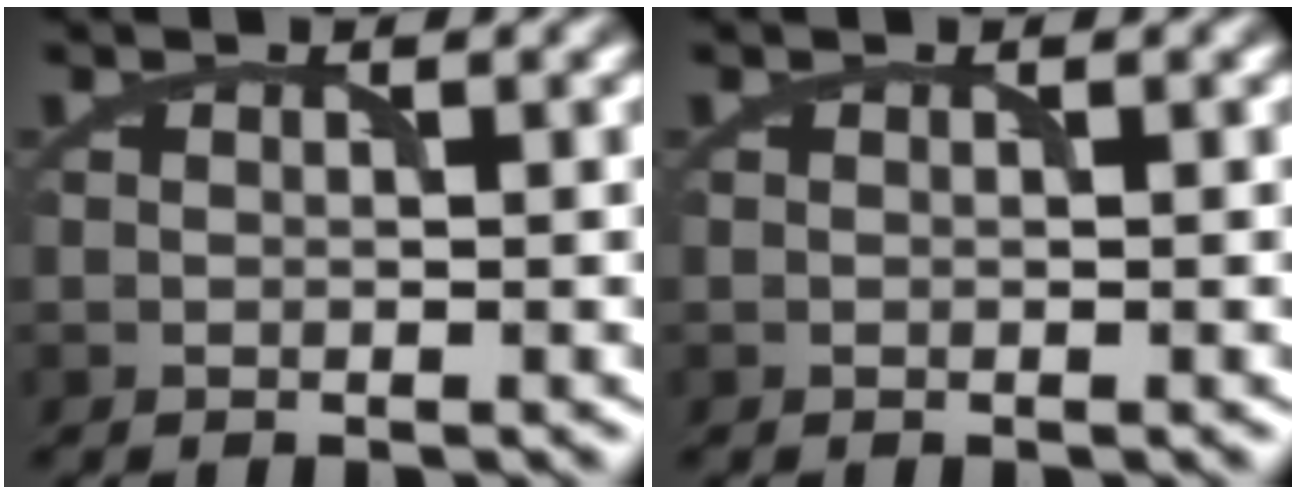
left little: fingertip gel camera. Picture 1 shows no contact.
{"total": 0.0}